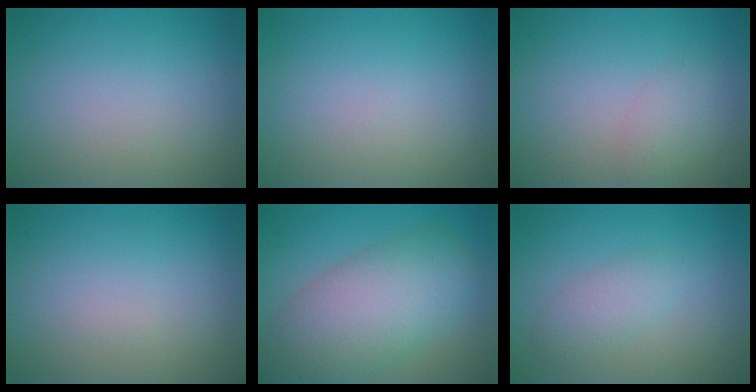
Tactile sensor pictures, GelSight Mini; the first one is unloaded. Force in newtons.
{"total": 0.0}
{"total": 1.6, "press": 1.6, "slide": 0.1}
{"total": 0.0}
{"total": 8.9, "press": 8.9, "slide": 0.4}
{"total": 2.0, "press": 2.0, "slide": 0.1}